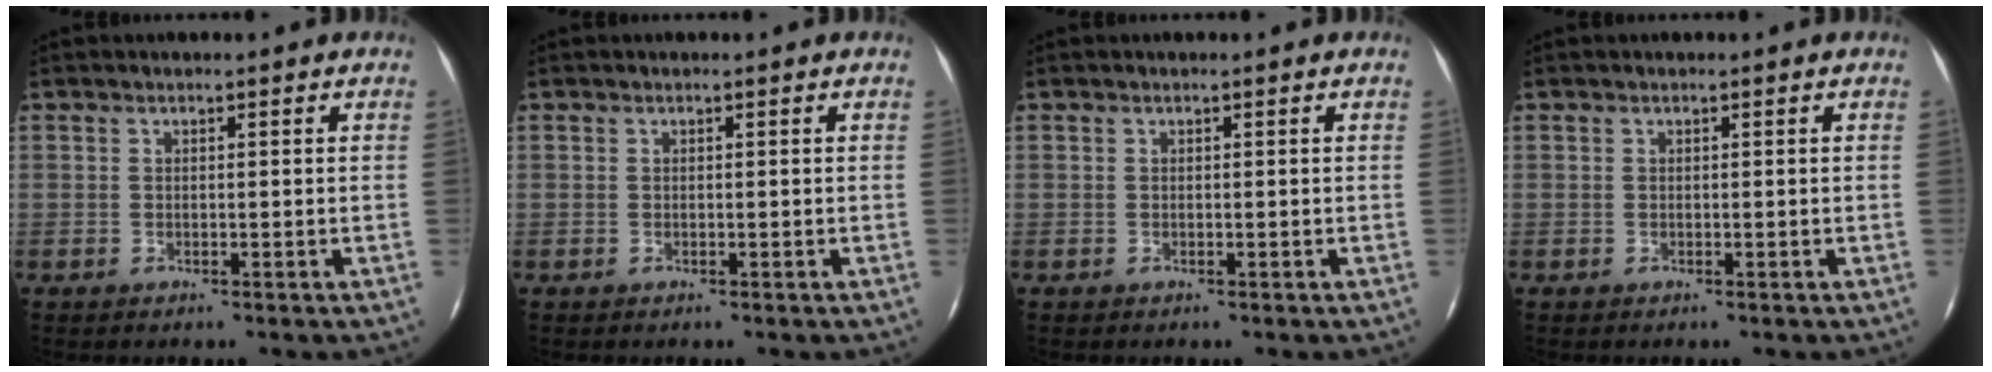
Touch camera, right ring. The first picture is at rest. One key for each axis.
{"total": 0.0}
{"total": 0.0}
{"total": 0.0}